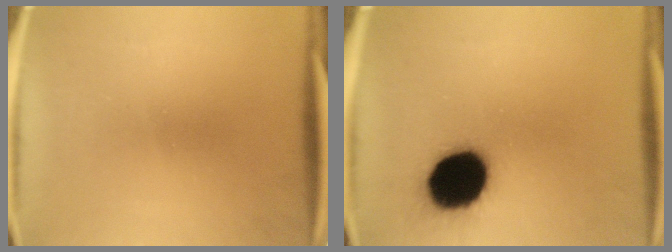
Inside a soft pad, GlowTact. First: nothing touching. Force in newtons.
{"total": 19.4}